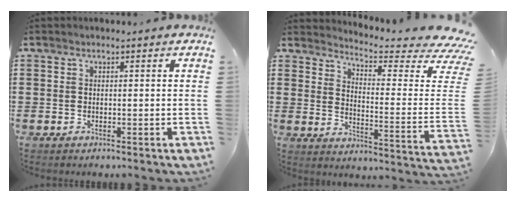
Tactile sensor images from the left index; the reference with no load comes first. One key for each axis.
{"total": 4.8, "fx": 4.2, "fy": 0.0, "fz": 2.3, "tx": -0.051, "ty": -0.053, "tz": 0.066}